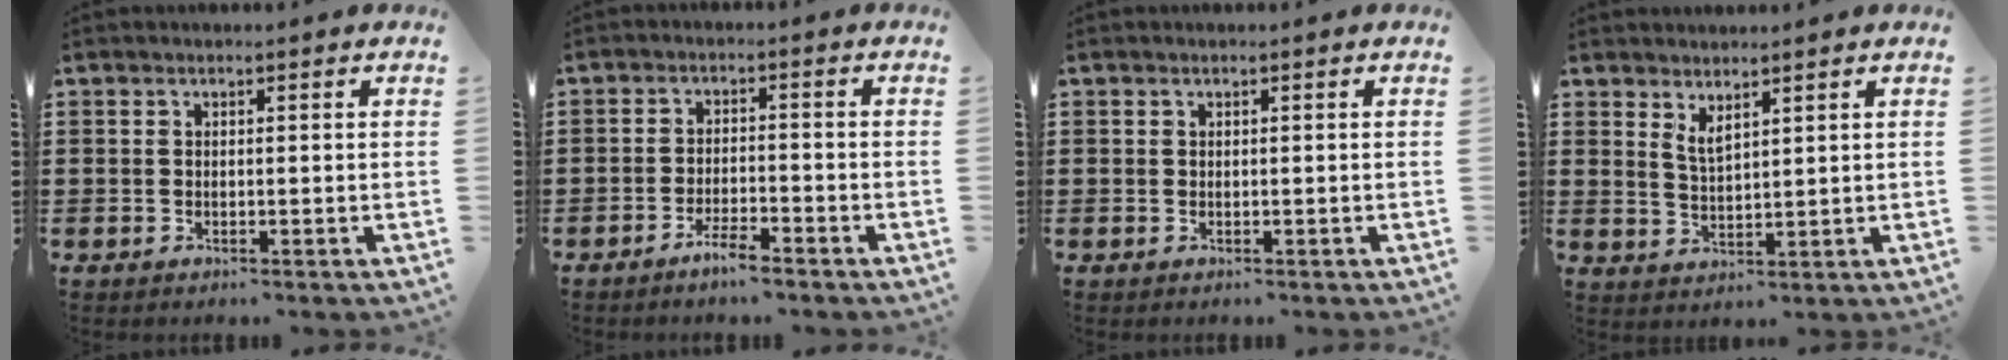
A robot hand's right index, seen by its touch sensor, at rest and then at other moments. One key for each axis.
{"total": 3.2, "fx": -2.8, "fy": 0.4, "fz": 1.6, "tx": -0.036, "ty": 0.005, "tz": -0.054}
{"total": 0.0}
{"total": 2.5, "fx": 2.0, "fy": 0.6, "fz": 1.4, "tx": -0.031, "ty": 0.002, "tz": 0.038}